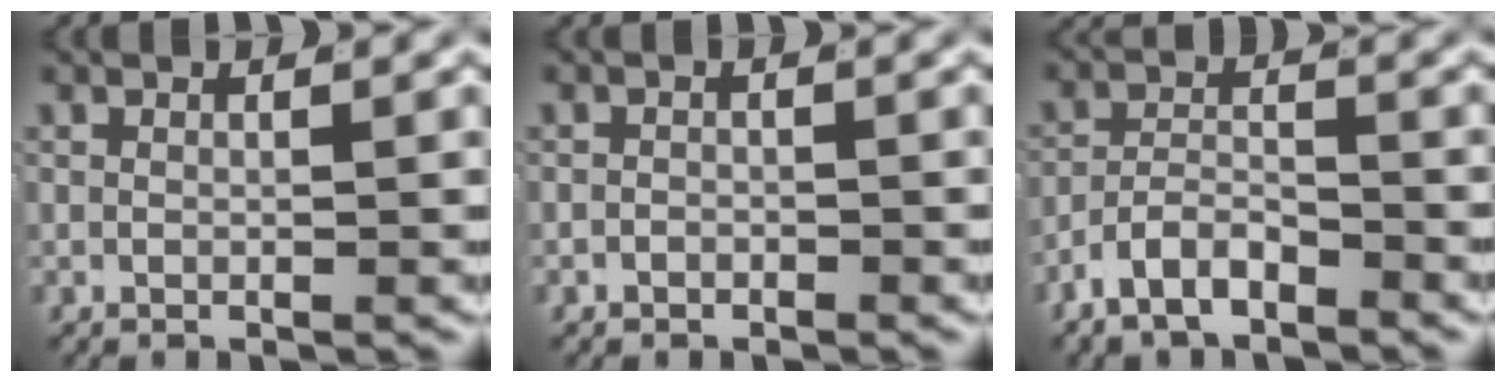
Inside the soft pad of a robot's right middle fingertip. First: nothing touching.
{"total": 0.6, "force": [-0.6, 0.3, 0.0], "torque": [0.003, -0.001, -0.008]}
{"total": 3.9, "force": [-3.1, 1.7, 1.7], "torque": [-0.024, 0.000, -0.063]}